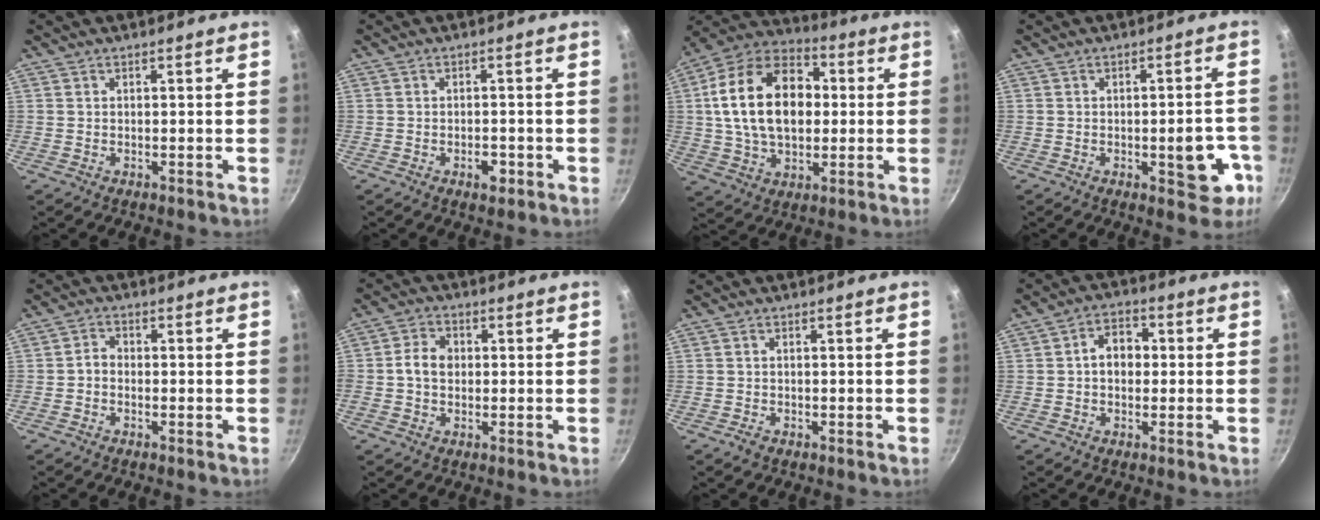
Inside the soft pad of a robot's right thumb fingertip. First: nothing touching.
{"total": 2.8, "force": [-1.3, 1.5, 2.0], "torque": [-0.020, 0.011, -0.016]}
{"total": 21.6, "force": [2.2, 14.5, 15.9], "torque": [-0.250, 0.028, 0.027]}
{"total": 8.7, "force": [-2.8, 4.0, 7.2], "torque": [-0.054, 0.021, -0.031]}
{"total": 2.1, "force": [-0.8, 1.6, 1.1], "torque": [-0.021, 0.016, -0.022]}
{"total": 5.0, "force": [0.0, 4.0, 3.0], "torque": [-0.043, 0.012, -0.011]}
{"total": 1.1, "force": [-0.7, 0.7, 0.5], "torque": [-0.016, 0.004, -0.014]}
{"total": 6.4, "force": [0.2, 4.8, 4.2], "torque": [-0.031, 0.018, -0.005]}